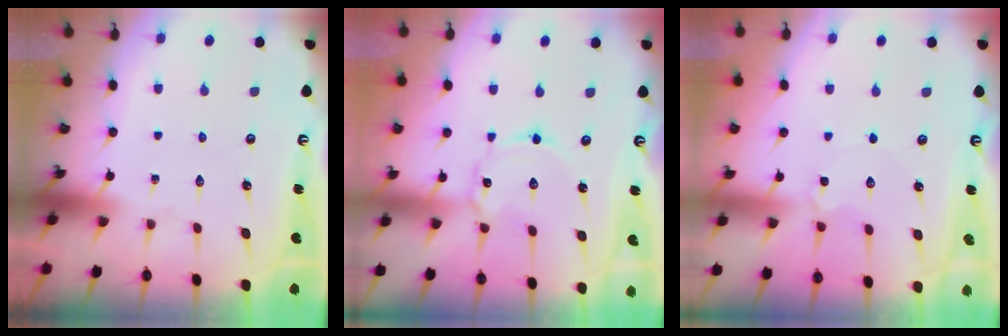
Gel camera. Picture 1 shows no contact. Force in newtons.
{"total": 2.2, "press": 2.2, "slide": 0.3}
{"total": 2.6, "press": 2.6, "slide": 0.3}